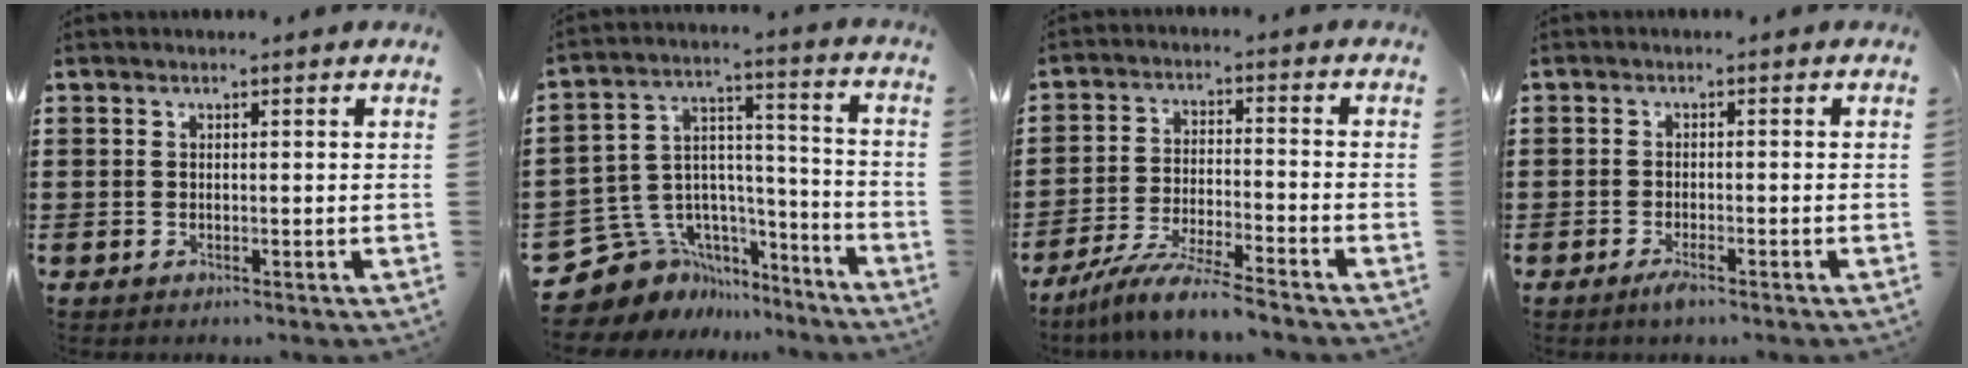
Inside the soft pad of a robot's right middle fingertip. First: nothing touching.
{"total": 8.7, "force": [-6.0, 6.3, 0.4], "torque": [-0.047, -0.006, -0.111]}
{"total": 7.4, "force": [-6.7, -0.3, 3.1], "torque": [-0.062, -0.008, -0.128]}
{"total": 1.2, "force": [-0.8, 0.2, 0.8], "torque": [-0.018, -0.007, -0.014]}